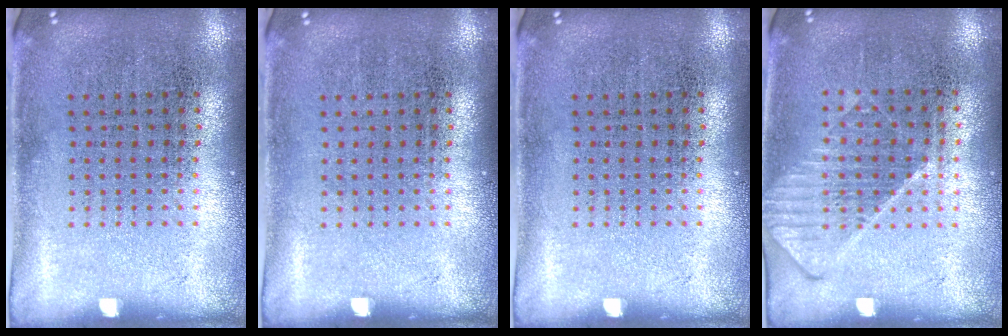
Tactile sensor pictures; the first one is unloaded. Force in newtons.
{"total": 0.0}
{"total": 0.0}
{"total": 1.1, "press": 1.0, "slide": 0.5}